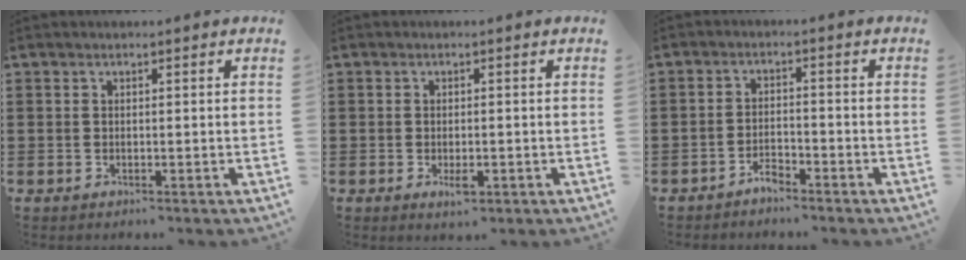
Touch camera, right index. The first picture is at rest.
{"total": 2.0, "force": [-0.7, 0.8, 1.7], "torque": [-0.032, -0.002, -0.012]}
{"total": 2.6, "force": [-2.5, 0.5, 0.8], "torque": [-0.020, 0.006, -0.050]}